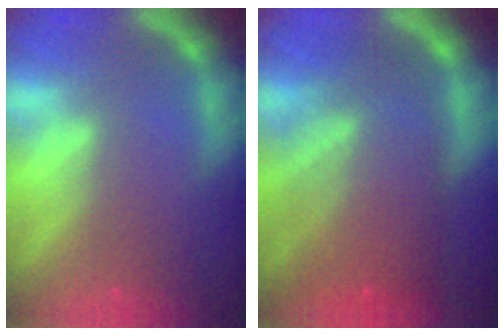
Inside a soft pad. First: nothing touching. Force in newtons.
{"total": 9.5}